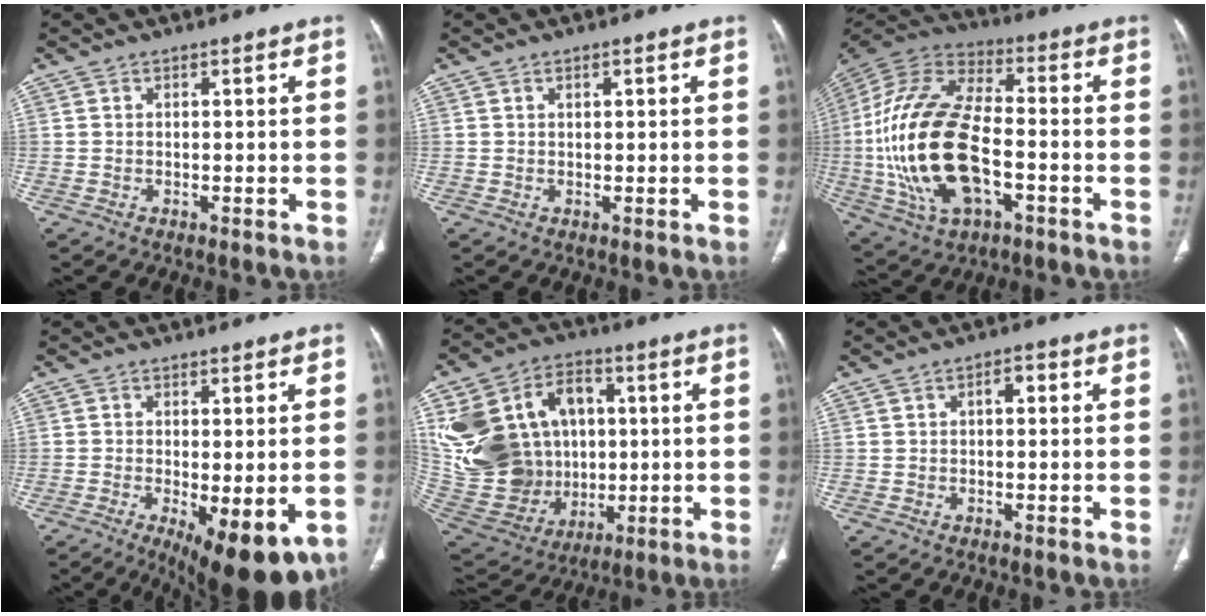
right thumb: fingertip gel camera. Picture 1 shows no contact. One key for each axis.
{"total": 1.0, "fx": 0.4, "fy": 0.4, "fz": 0.7, "tx": -0.012, "ty": 0.001, "tz": 0.007}
{"total": 25.2, "fx": -4.3, "fy": 13.2, "fz": 21.1, "tx": -0.444, "ty": 0.014, "tz": -0.073}
{"total": 13.0, "fx": -5.1, "fy": 4.7, "fz": 11.0, "tx": -0.146, "ty": -0.015, "tz": -0.063}
{"total": 29.9, "fx": 4.7, "fy": 23.2, "fz": 18.2, "tx": -0.375, "ty": 0.039, "tz": 0.115}
{"total": 2.3, "fx": 0.4, "fy": 1.2, "fz": 1.8, "tx": -0.024, "ty": 0.011, "tz": 0.002}